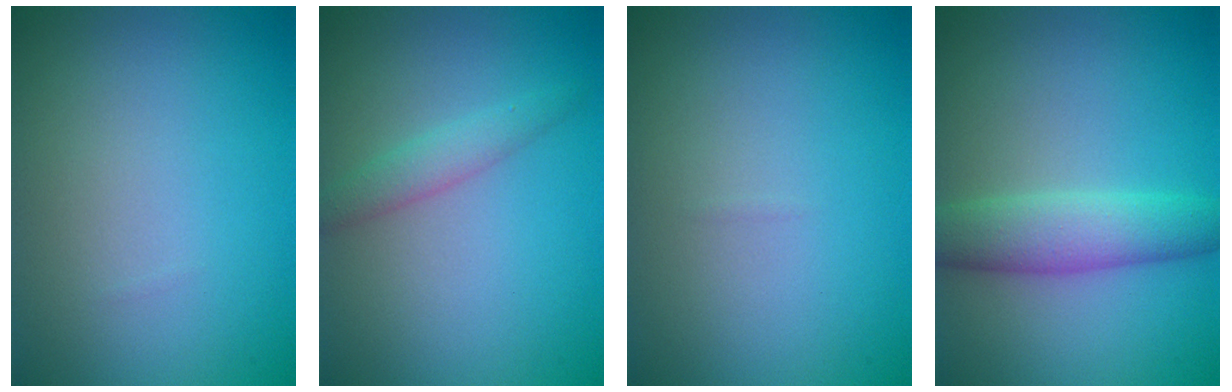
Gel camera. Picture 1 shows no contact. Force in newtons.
{"total": 1.8, "press": 1.8, "slide": 0.1}
{"total": 0.0}
{"total": 4.1, "press": 4.1, "slide": 0.1}